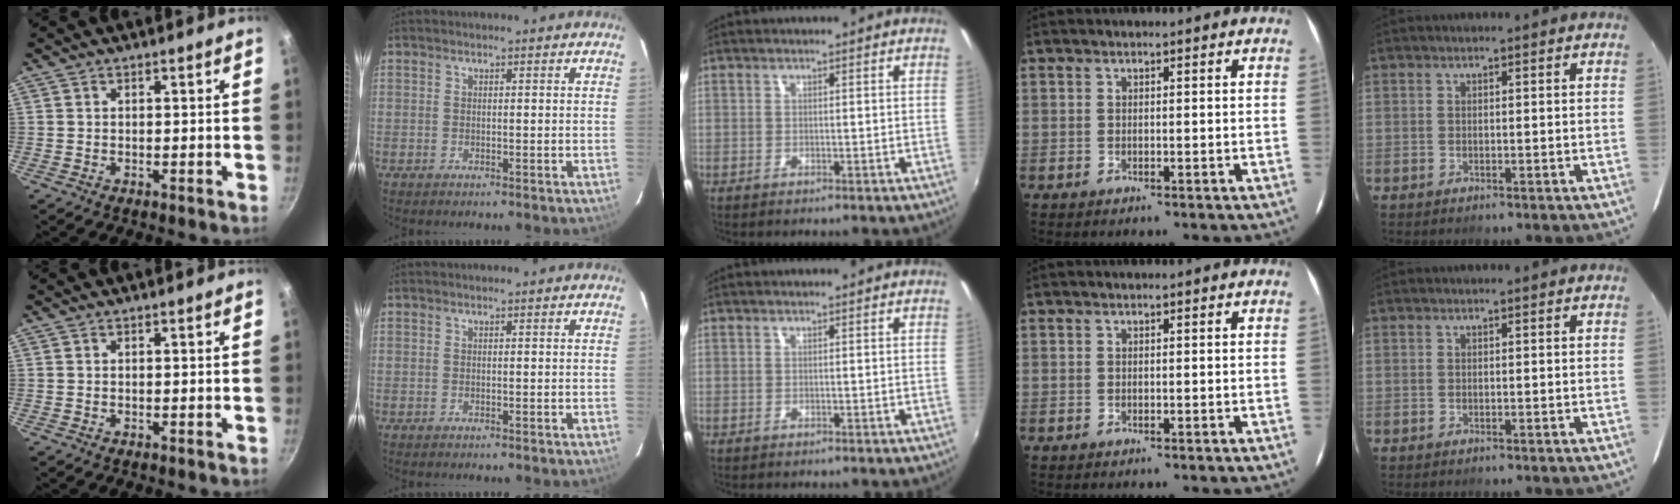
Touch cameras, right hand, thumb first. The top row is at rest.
{}